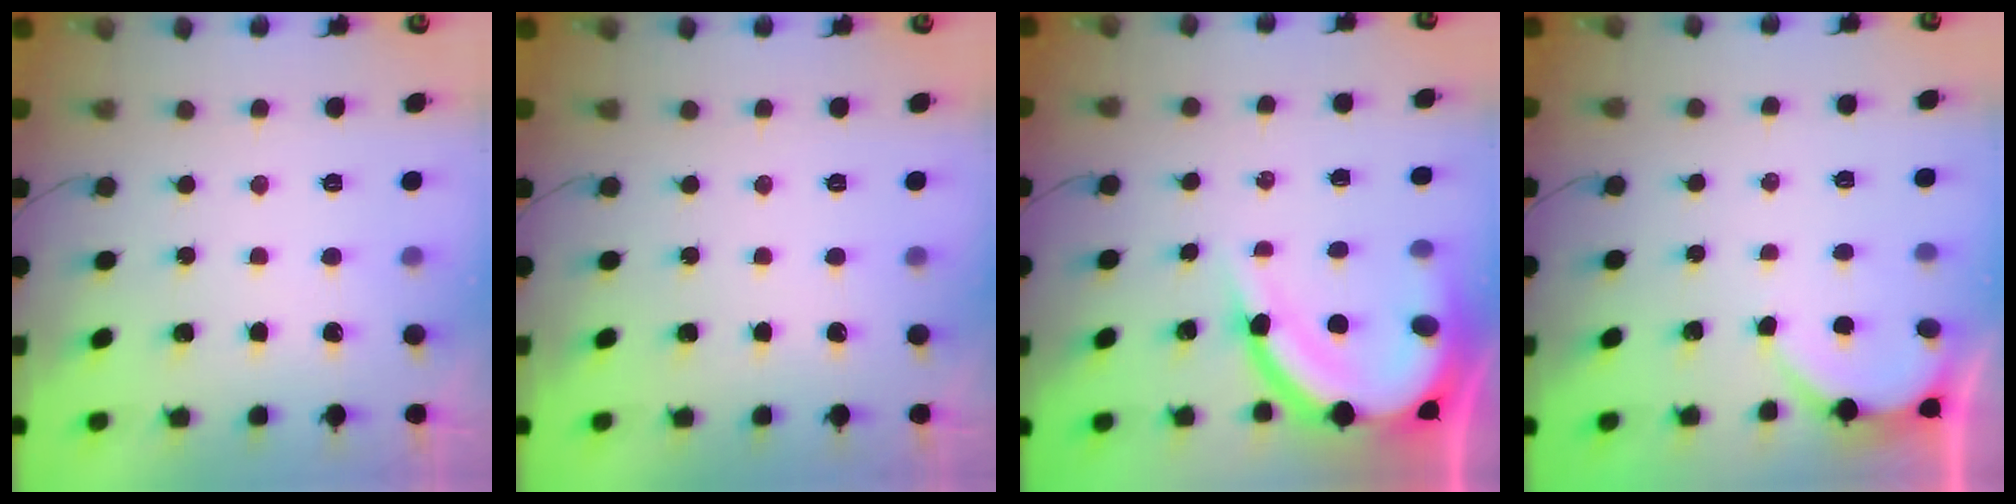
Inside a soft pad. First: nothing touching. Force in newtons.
{"total": 0.0}
{"total": 14.8, "press": 14.7, "slide": 1.5}
{"total": 2.7, "press": 2.6, "slide": 0.4}